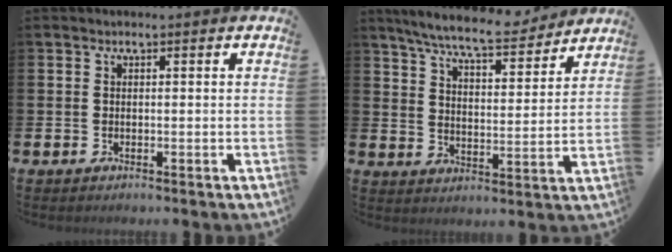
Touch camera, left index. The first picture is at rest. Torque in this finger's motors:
{"motor_torque": [1.12, -1.02, 0.38, 0.21]}